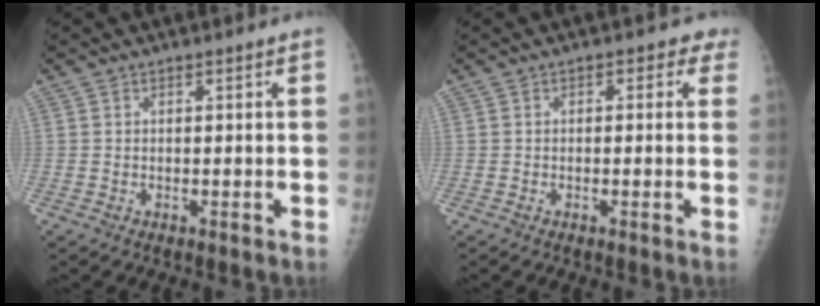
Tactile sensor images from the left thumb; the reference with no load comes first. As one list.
[{"total": 2.6, "force": [0.9, 1.7, 1.8], "torque": [0.006, 0.006, -0.001]}]